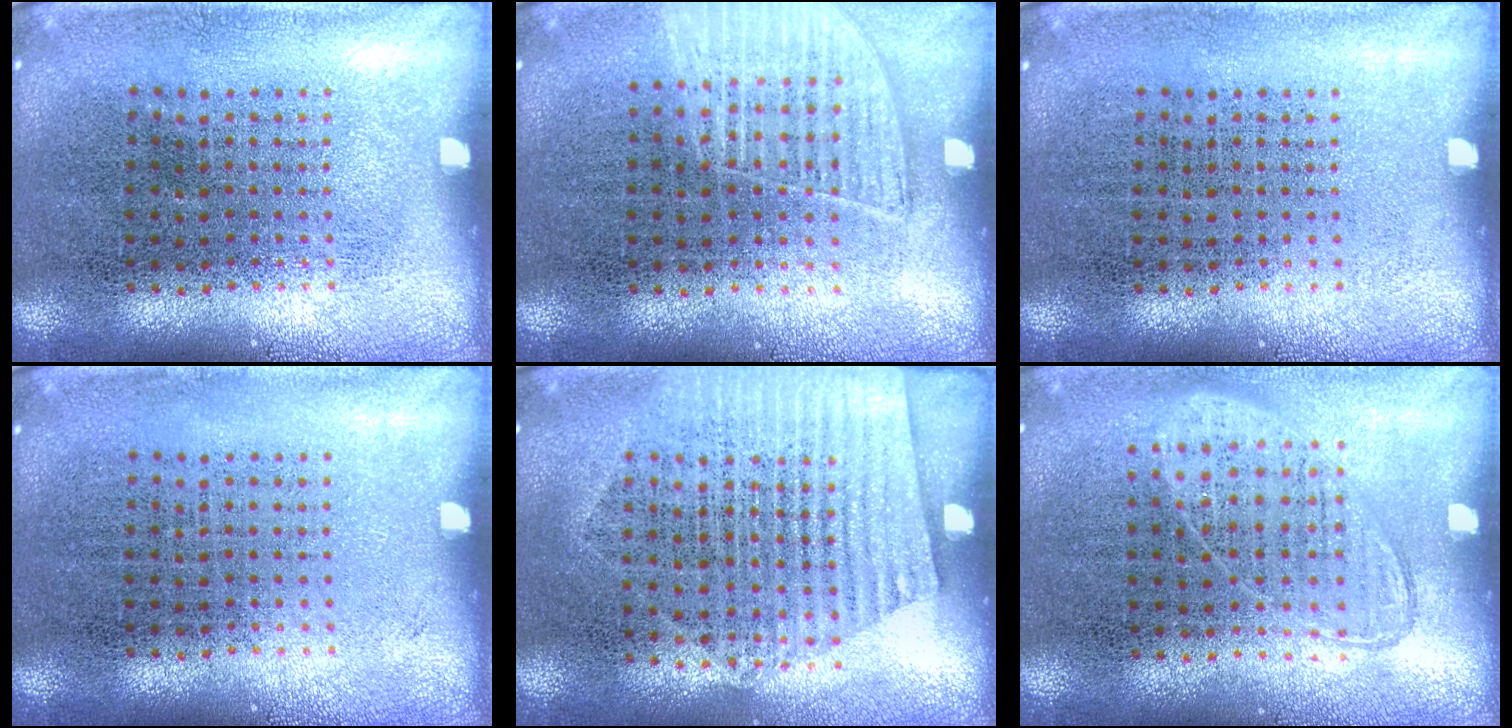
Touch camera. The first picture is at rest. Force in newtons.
{"total": 1.3, "press": 1.2, "slide": 0.4}
{"total": 0.0}
{"total": 0.0}
{"total": 1.5, "press": 1.2, "slide": 0.9}
{"total": 0.9, "press": 0.9, "slide": 0.4}